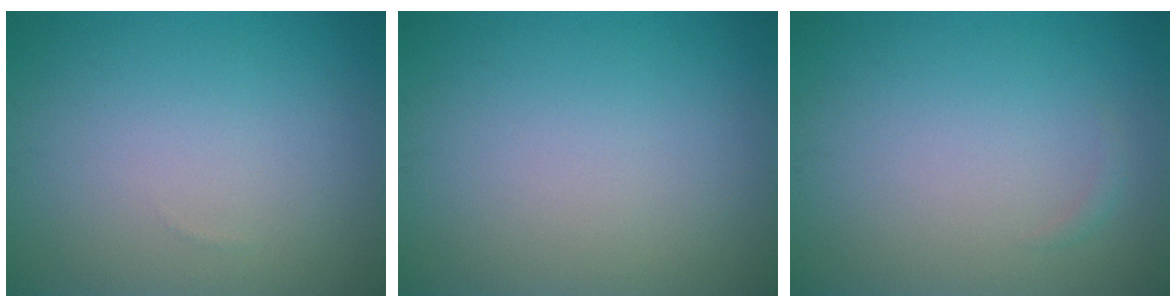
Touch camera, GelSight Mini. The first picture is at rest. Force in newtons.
{"total": 0.0}
{"total": 0.5, "press": 0.5, "slide": 0.0}